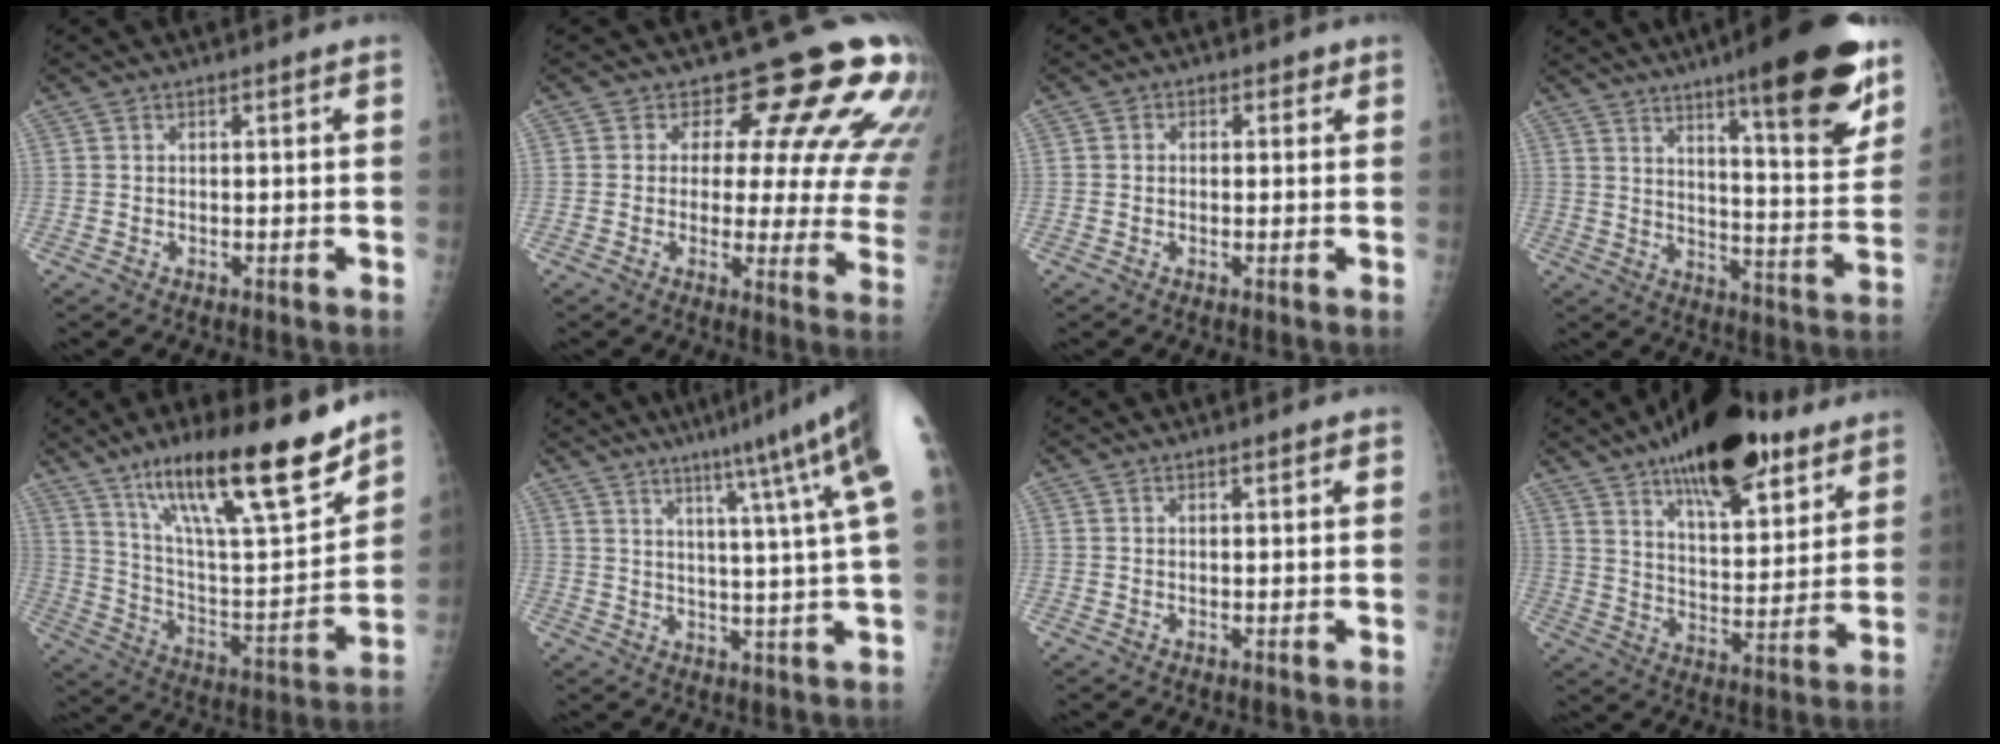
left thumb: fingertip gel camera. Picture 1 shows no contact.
{"total": 14.9, "force": [10.0, 6.4, 9.0], "torque": [-0.054, -0.059, 0.091]}
{"total": 2.1, "force": [0.4, 1.9, 0.8], "torque": [0.006, 0.003, -0.002]}
{"total": 21.6, "force": [13.4, 3.9, 16.5], "torque": [-0.203, -0.068, 0.194]}
{"total": 24.5, "force": [16.6, 5.2, 17.2], "torque": [-0.258, -0.072, 0.283]}
{"total": 17.7, "force": [9.6, 0.1, 14.8], "torque": [-0.197, -0.025, 0.116]}
{"total": 0.8, "force": [0.5, 0.3, 0.5], "torque": [-0.006, 0.000, 0.005]}
{"total": 21.7, "force": [14.1, 8.6, 14.1], "torque": [-0.166, -0.057, 0.219]}